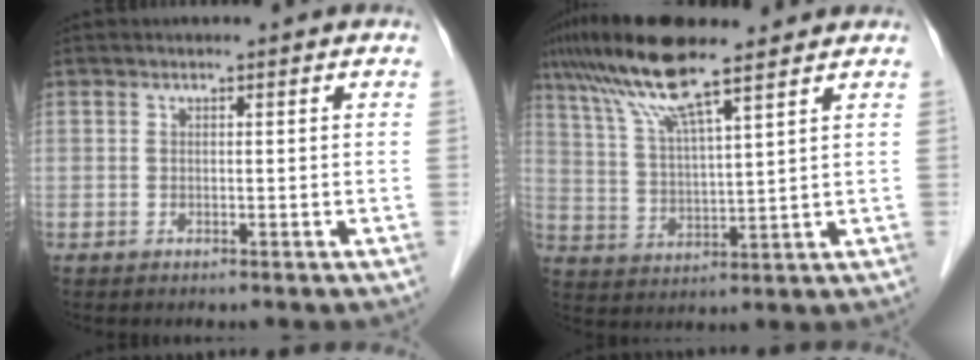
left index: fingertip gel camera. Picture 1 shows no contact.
{"total": 11.6, "force": [8.5, 0.5, 7.8], "torque": [-0.154, 0.020, 0.157]}